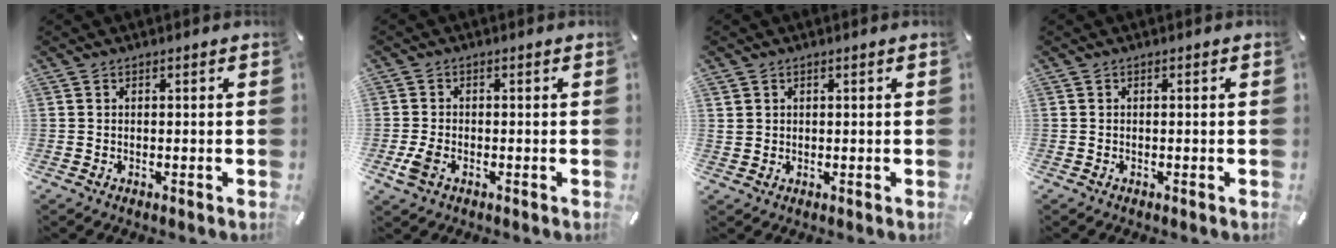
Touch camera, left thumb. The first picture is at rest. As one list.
[{"total": 3.5, "force": [-1.1, 2.5, 2.2], "torque": [-0.058, -0.002, -0.024]}, {"total": 2.0, "force": [1.2, 1.6, 0.0], "torque": [-0.002, 0.002, 0.022]}, {"total": 0.0}]